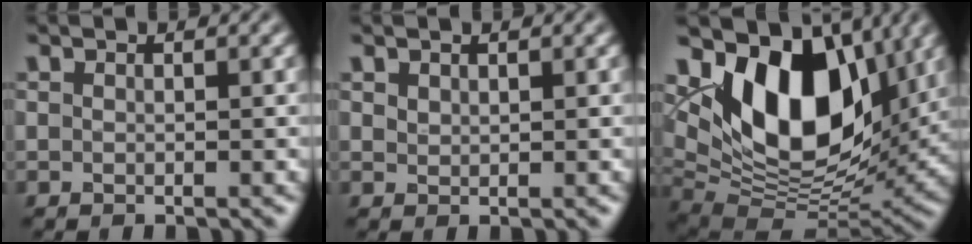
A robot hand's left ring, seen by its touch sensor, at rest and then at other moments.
{"total": 0.8, "force": [0.7, 0.4, 0.1], "torque": [-0.004, 0.000, 0.017]}
{"total": 12.7, "force": [4.8, 7.5, 9.0], "torque": [-0.148, -0.008, 0.087]}